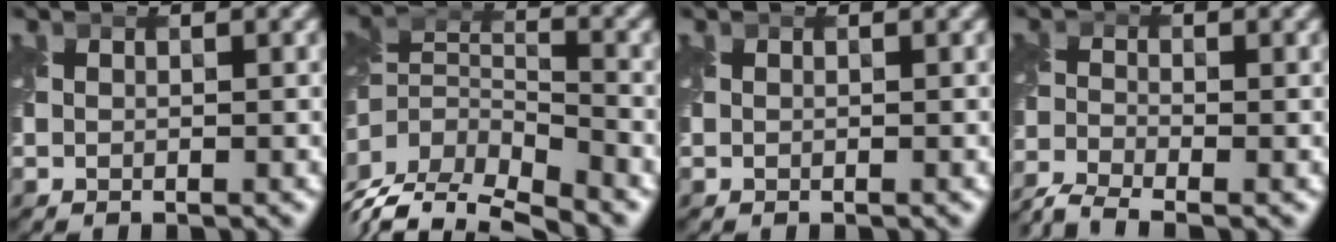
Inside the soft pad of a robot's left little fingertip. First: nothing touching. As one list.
[{"total": 7.7, "force": [-5.4, 3.0, 4.6], "torque": [-0.098, -0.013, -0.100]}, {"total": 0.0}, {"total": 4.5, "force": [-3.8, 1.0, 2.1], "torque": [-0.050, -0.014, -0.089]}]